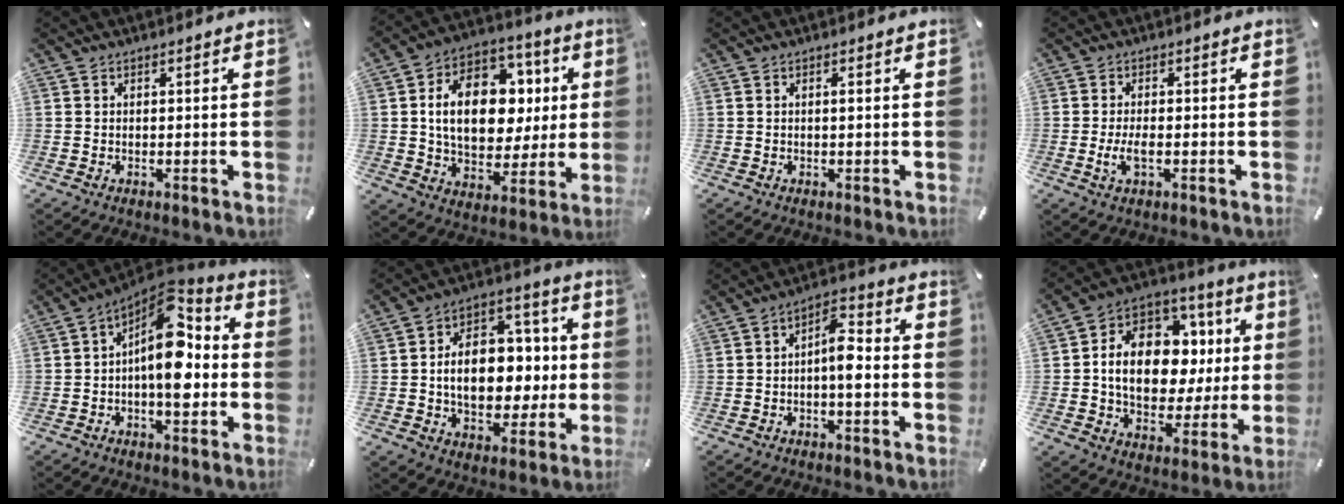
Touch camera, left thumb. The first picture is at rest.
{"total": 18.1, "force": [2.3, 13.1, 12.3], "torque": [-0.214, 0.004, 0.047]}
{"total": 0.7, "force": [0.0, 0.0, 0.7], "torque": [-0.014, -0.001, 0.000]}
{"total": 3.9, "force": [-0.9, 1.5, 3.5], "torque": [-0.079, -0.004, -0.019]}
{"total": 13.2, "force": [0.6, 6.7, 11.3], "torque": [-0.193, -0.030, 0.006]}
{"total": 14.8, "force": [-1.1, 11.0, 9.9], "torque": [-0.168, 0.005, -0.015]}
{"total": 7.3, "force": [-1.3, 3.2, 6.4], "torque": [-0.102, 0.016, -0.022]}
{"total": 17.3, "force": [0.8, 13.2, 11.2], "torque": [-0.189, -0.005, 0.020]}